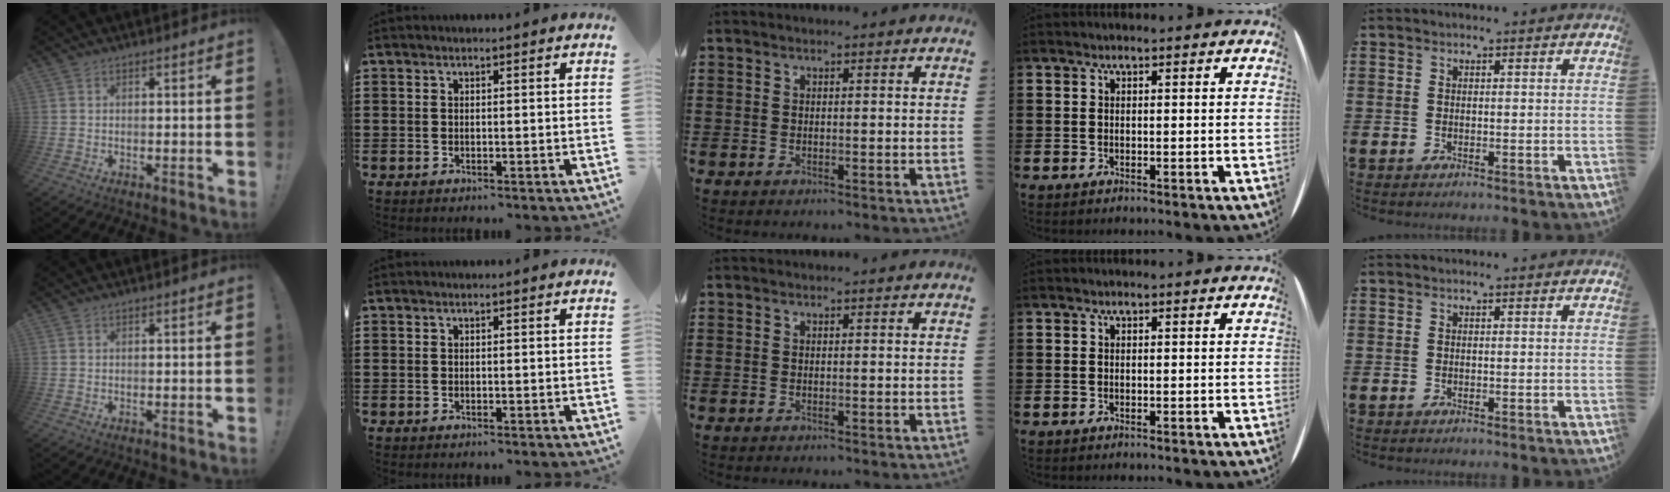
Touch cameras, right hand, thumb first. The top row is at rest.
{}